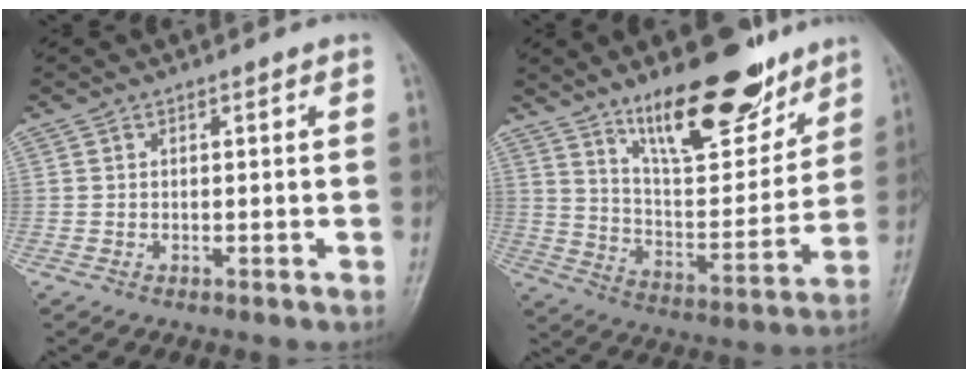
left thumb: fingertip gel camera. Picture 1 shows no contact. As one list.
[{"total": 19.6, "force": [13.4, 7.2, 12.4], "torque": [-0.140, -0.087, 0.224]}]